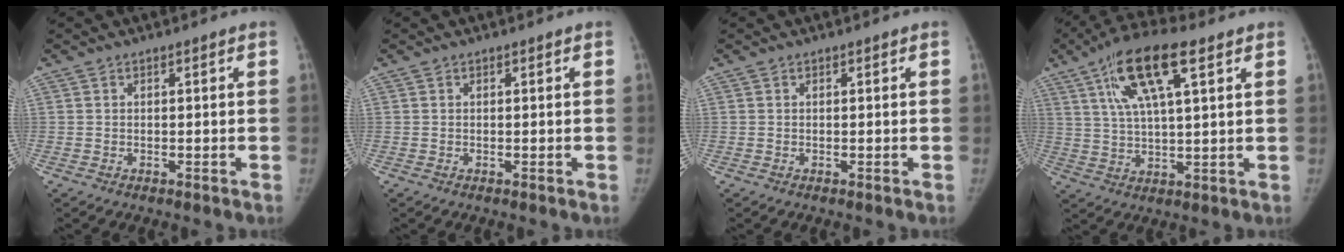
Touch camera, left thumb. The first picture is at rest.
{"total": 0.0}
{"total": 0.0}
{"total": 14.5, "force": [6.7, 4.4, 12.1], "torque": [-0.218, -0.004, 0.118]}